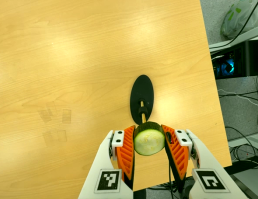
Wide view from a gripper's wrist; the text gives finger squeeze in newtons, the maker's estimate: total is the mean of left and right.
{"total": 12.0, "left": 11.5, "right": 12.5}